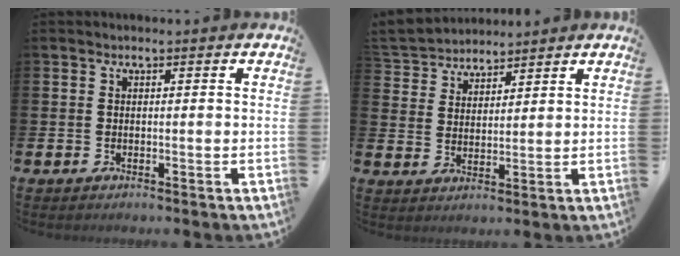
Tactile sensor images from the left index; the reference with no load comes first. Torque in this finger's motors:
{"motor_torque": [0.33, -0.46, 1.05, 0.21]}